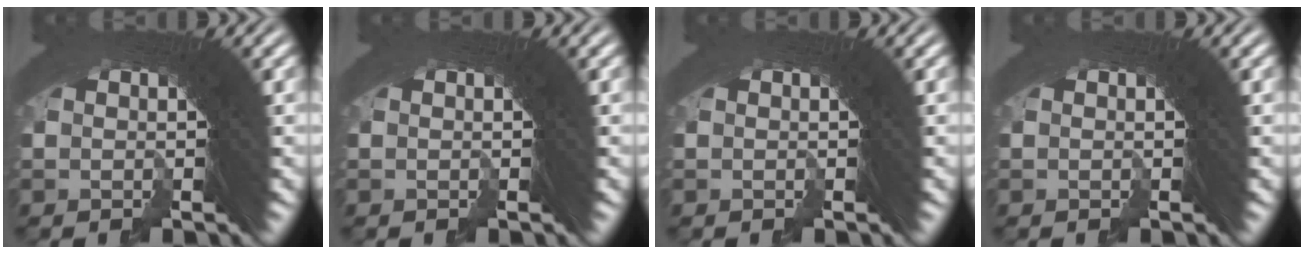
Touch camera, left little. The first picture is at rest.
{"total": 0.0}
{"total": 0.0}
{"total": 0.0}